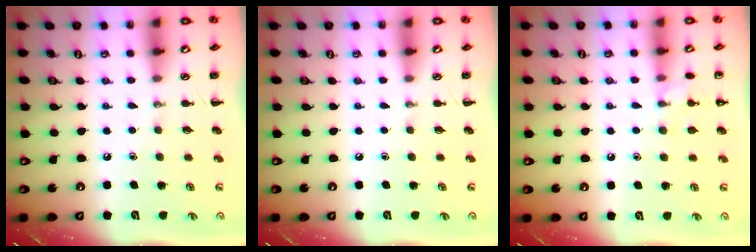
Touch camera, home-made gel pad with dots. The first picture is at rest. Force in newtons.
{"total": 0.0}
{"total": 8.7, "press": 8.5, "slide": 1.8}